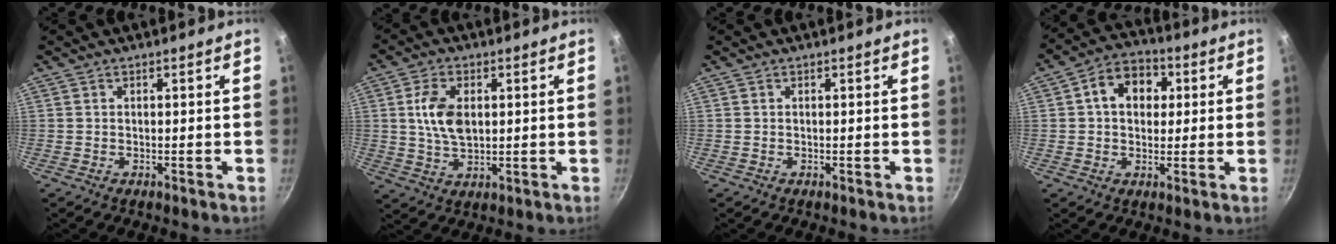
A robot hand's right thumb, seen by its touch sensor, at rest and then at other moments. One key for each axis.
{"total": 8.3, "fx": 1.5, "fy": 5.1, "fz": 6.4, "tx": -0.110, "ty": -0.004, "tz": 0.027}
{"total": 0.0}
{"total": 9.7, "fx": 2.1, "fy": 7.3, "fz": 6.0, "tx": -0.058, "ty": 0.015, "tz": 0.018}